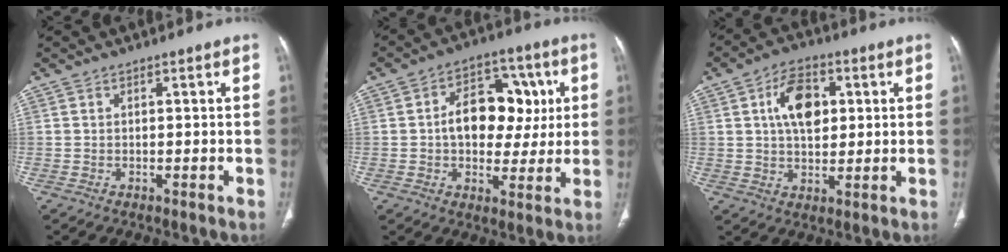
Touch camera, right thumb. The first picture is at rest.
{"total": 14.1, "force": [1.4, 10.0, 9.8], "torque": [-0.095, 0.020, 0.019]}
{"total": 10.0, "force": [2.6, 6.2, 7.4], "torque": [-0.101, 0.000, 0.041]}